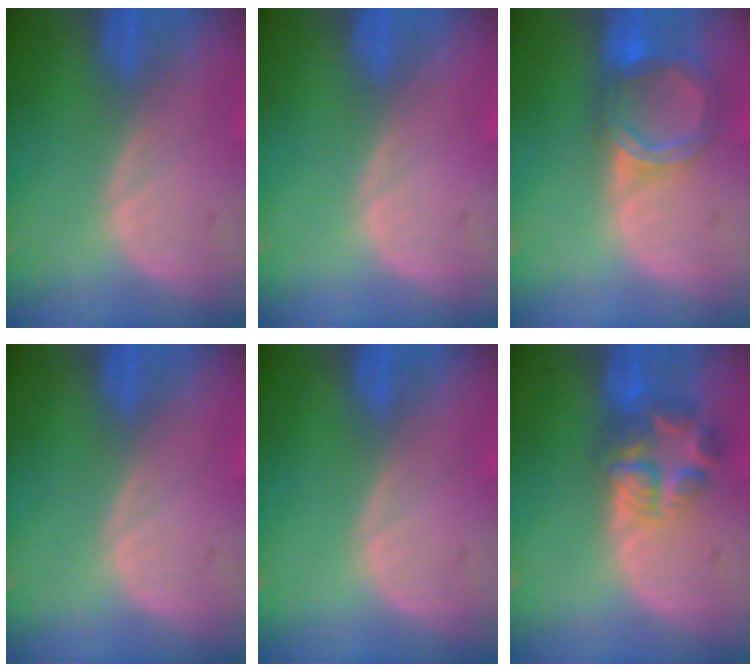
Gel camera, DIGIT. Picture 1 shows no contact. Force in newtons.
{"total": 0.0}
{"total": 6.4, "press": 5.7, "slide": 2.9}
{"total": 0.0}
{"total": 0.0}
{"total": 6.1, "press": 6.0, "slide": 1.2}